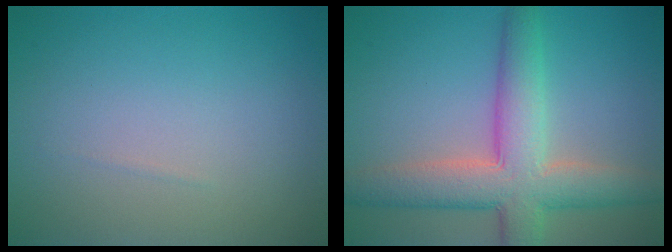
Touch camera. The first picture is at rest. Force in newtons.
{"total": 7.4, "press": 7.4, "slide": 0.4}